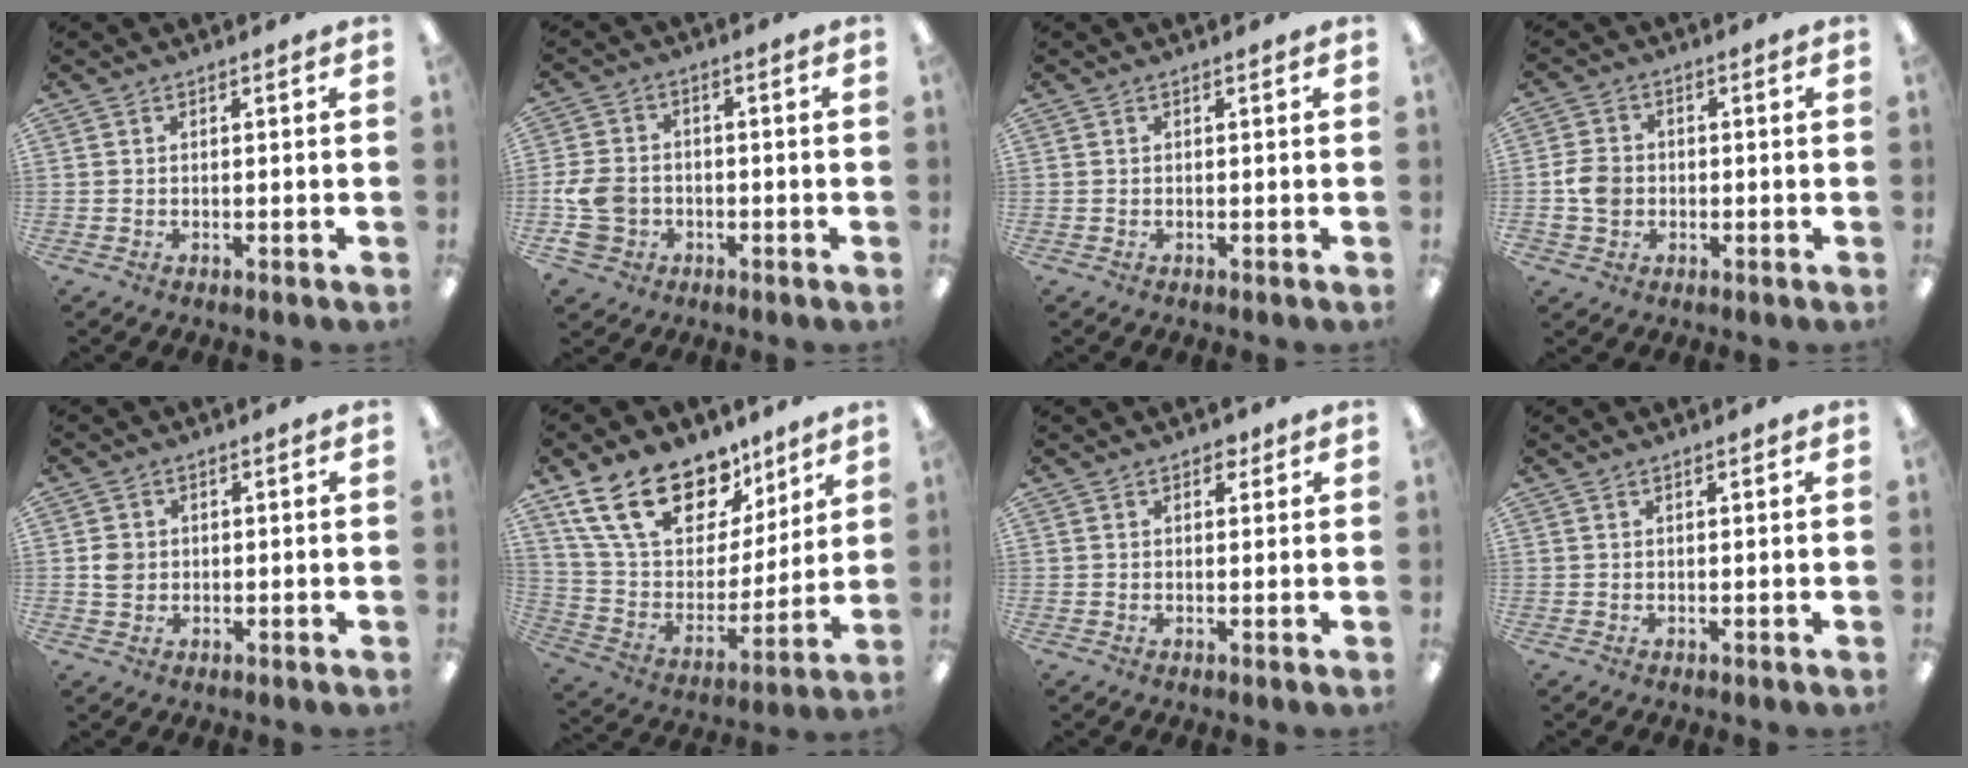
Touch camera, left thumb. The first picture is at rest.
{"total": 9.4, "force": [-2.9, 7.7, 4.7], "torque": [-0.117, 0.023, -0.051]}
{"total": 0.0}
{"total": 5.8, "force": [-1.0, 4.9, 3.0], "torque": [-0.051, 0.007, -0.016]}
{"total": 3.2, "force": [0.0, 2.9, 1.3], "torque": [-0.017, 0.004, -0.001]}
{"total": 21.8, "force": [14.0, 12.3, 11.4], "torque": [-0.199, -0.074, 0.257]}
{"total": 2.1, "force": [1.2, 1.4, 1.1], "torque": [-0.007, -0.003, 0.018]}
{"total": 0.5, "force": [0.4, 0.2, 0.2], "torque": [-0.004, 0.003, 0.007]}